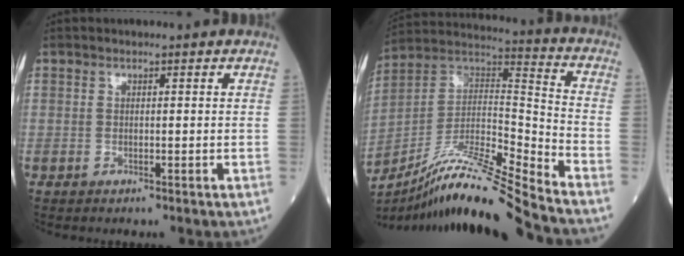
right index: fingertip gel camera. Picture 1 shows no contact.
{"total": 17.9, "force": [-15.2, -1.5, 9.2], "torque": [-0.178, 0.008, -0.276]}